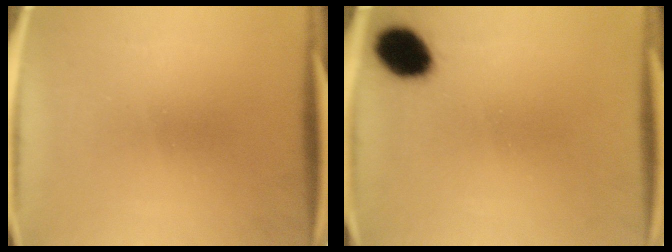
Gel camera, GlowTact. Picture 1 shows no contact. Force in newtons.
{"total": 8.2}